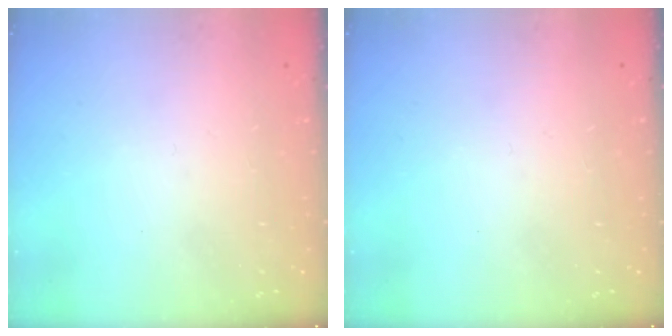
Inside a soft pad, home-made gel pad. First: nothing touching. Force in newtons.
{"total": 0.0}